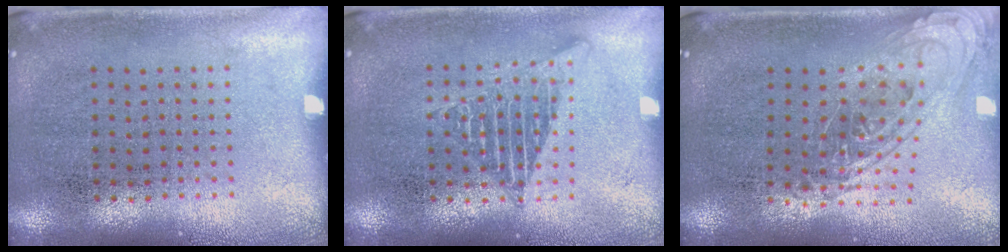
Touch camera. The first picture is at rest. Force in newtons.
{"total": 2.4, "press": 2.3, "slide": 0.2}
{"total": 1.1, "press": 1.0, "slide": 0.4}